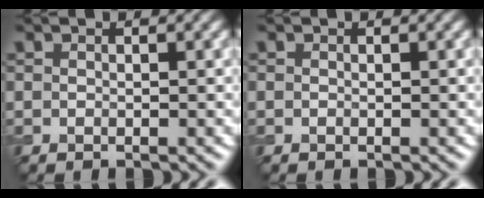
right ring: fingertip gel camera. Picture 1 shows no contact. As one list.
[{"total": 0.0}]